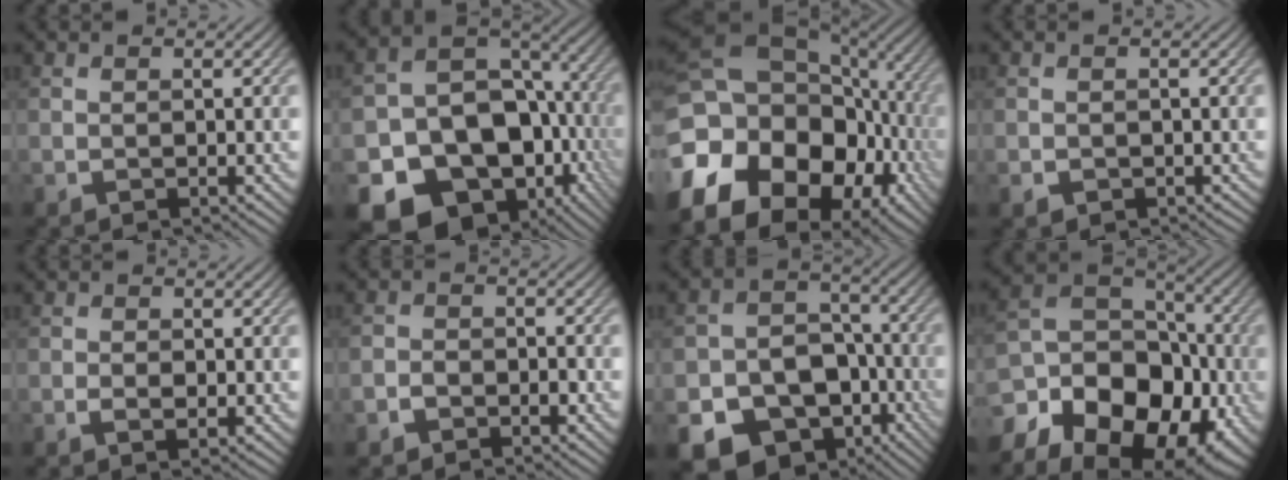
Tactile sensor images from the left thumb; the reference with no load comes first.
{"total": 20.4, "force": [-8.9, 15.7, 9.6], "torque": [-0.183, -0.043, -0.105]}
{"total": 19.0, "force": [-7.8, 13.7, 10.7], "torque": [-0.252, -0.007, -0.129]}
{"total": 1.4, "force": [-0.6, 1.1, 0.4], "torque": [-0.008, -0.009, -0.012]}
{"total": 1.7, "force": [-0.5, 0.9, 1.4], "torque": [-0.024, -0.001, -0.010]}
{"total": 2.3, "force": [-1.5, 1.4, 1.1], "torque": [-0.016, 0.005, -0.034]}
{"total": 18.1, "force": [-10.1, 13.5, 6.8], "torque": [-0.136, -0.057, -0.147]}
{"total": 19.4, "force": [-7.8, 14.0, 10.8], "torque": [-0.240, -0.038, -0.089]}